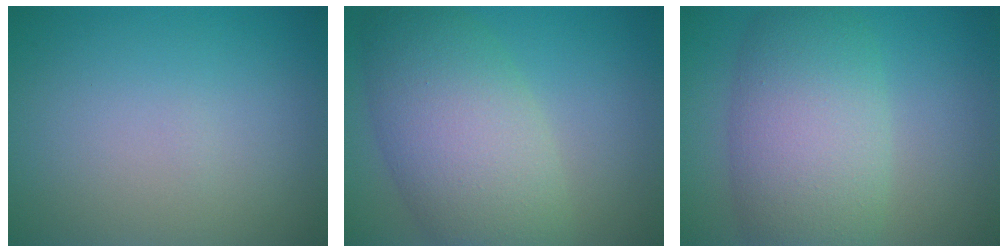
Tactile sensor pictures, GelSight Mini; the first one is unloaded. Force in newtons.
{"total": 8.9, "press": 8.9, "slide": 0.3}
{"total": 8.1, "press": 8.1, "slide": 0.3}